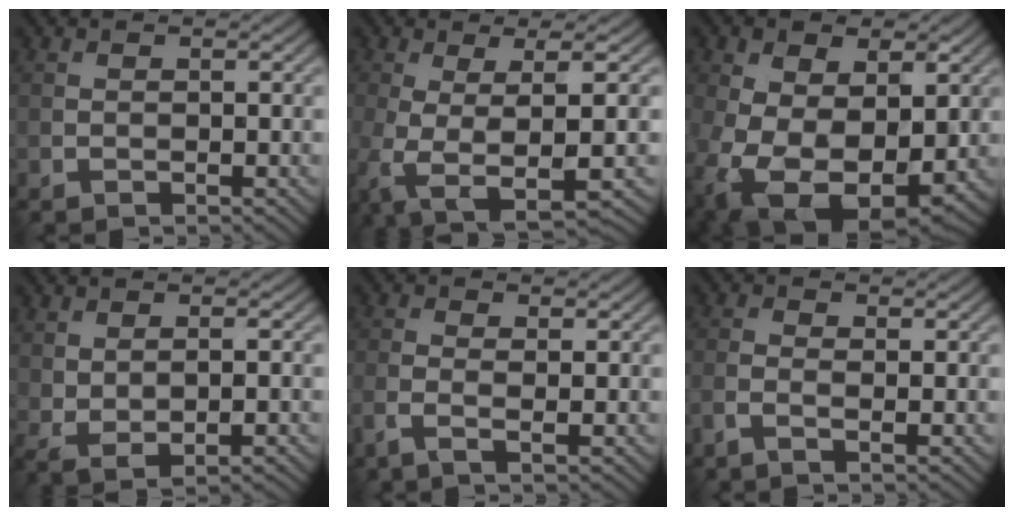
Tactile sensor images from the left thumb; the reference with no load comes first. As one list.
[{"total": 6.9, "force": [-1.6, 1.9, 6.4], "torque": [-0.129, -0.015, -0.028]}, {"total": 14.7, "force": [-2.2, 9.8, 10.8], "torque": [-0.225, -0.044, -0.015]}, {"total": 3.3, "force": [0.2, 1.5, 2.9], "torque": [-0.066, -0.007, 0.012]}, {"total": 2.5, "force": [-0.8, 0.7, 2.3], "torque": [-0.055, 0.001, -0.023]}, {"total": 2.0, "force": [-0.7, 0.5, 1.7], "torque": [-0.041, 0.002, -0.021]}]